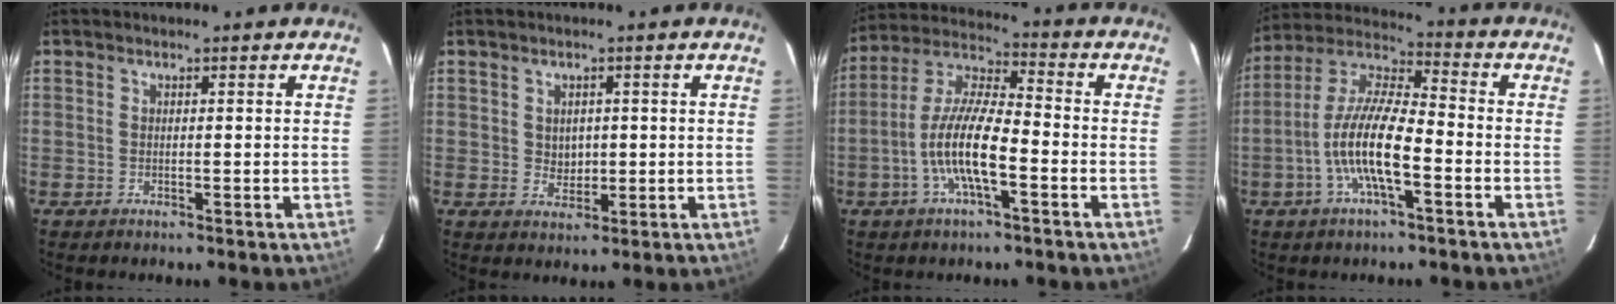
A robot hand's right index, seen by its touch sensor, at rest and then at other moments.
{"total": 3.1, "force": [0.4, 2.8, 1.3], "torque": [-0.017, 0.001, 0.012]}
{"total": 11.9, "force": [-4.3, 3.0, 10.7], "torque": [-0.220, 0.000, -0.084]}
{"total": 12.5, "force": [-4.4, 3.2, 11.3], "torque": [-0.229, 0.000, -0.088]}